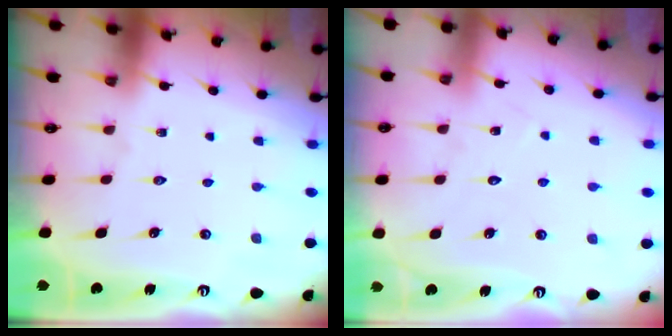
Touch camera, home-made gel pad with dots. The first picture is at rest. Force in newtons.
{"total": 6.4, "press": 6.4, "slide": 0.4}